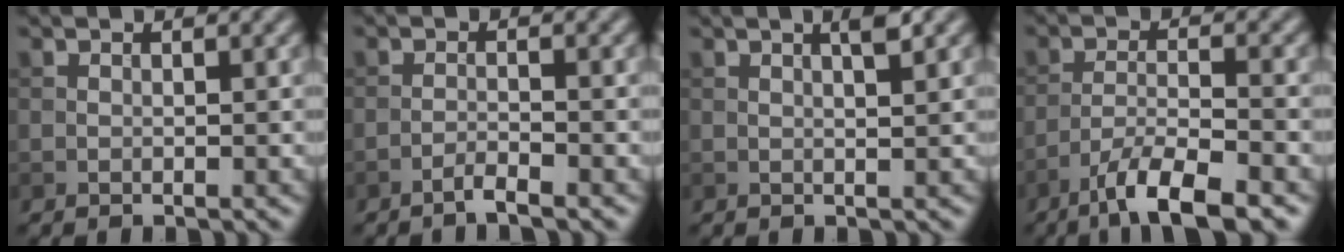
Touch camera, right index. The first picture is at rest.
{"total": 1.8, "force": [-1.3, 0.2, 1.3], "torque": [-0.018, 0.007, -0.033]}
{"total": 2.0, "force": [1.0, 0.3, 1.7], "torque": [-0.020, 0.003, 0.014]}
{"total": 6.7, "force": [-4.7, 1.3, 4.7], "torque": [-0.078, -0.001, -0.086]}